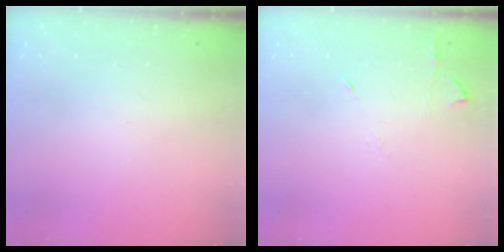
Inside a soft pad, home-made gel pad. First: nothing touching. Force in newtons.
{"total": 5.8, "press": 5.8, "slide": 0.7}